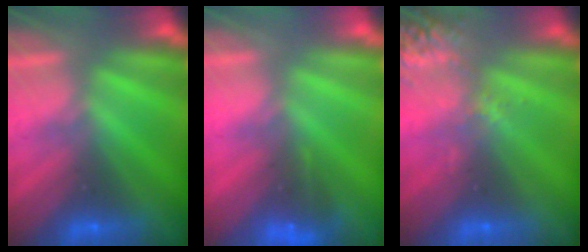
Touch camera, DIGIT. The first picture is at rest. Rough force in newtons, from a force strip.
{"total": 4.5}
{"total": 2.6}